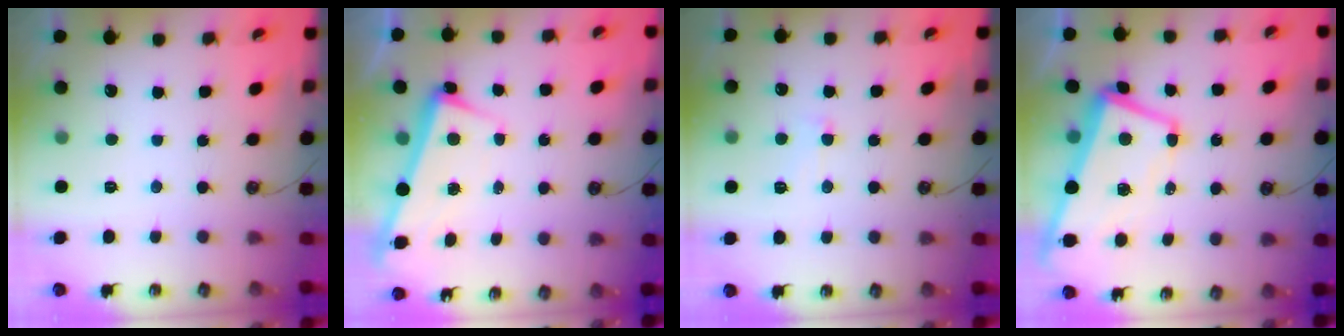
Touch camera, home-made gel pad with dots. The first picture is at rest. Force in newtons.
{"total": 2.5, "press": 2.2, "slide": 1.1}
{"total": 1.1, "press": 0.8, "slide": 0.8}
{"total": 2.3, "press": 2.0, "slide": 1.0}